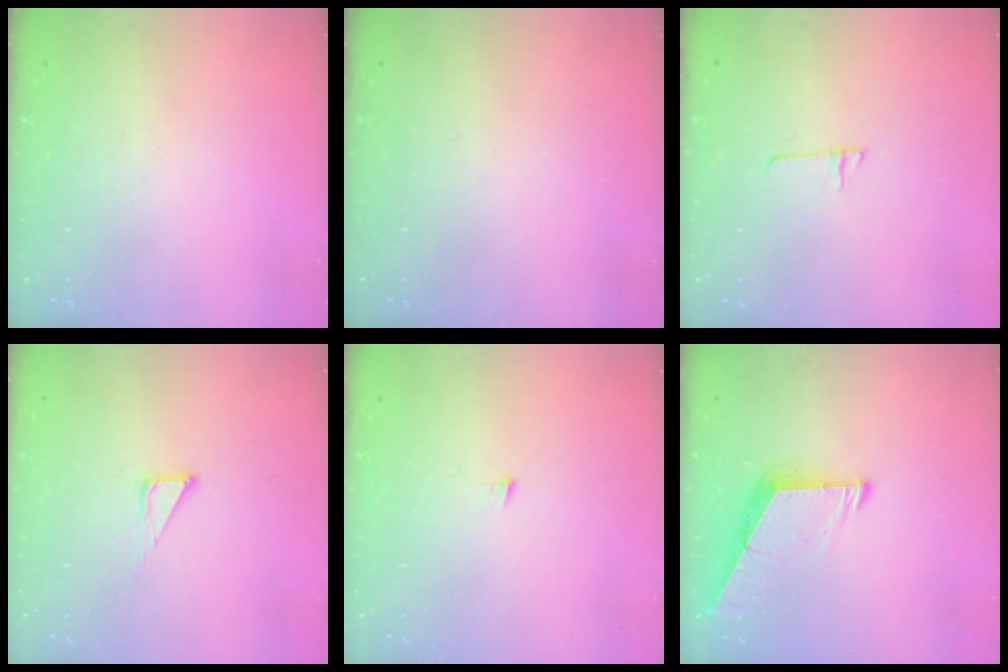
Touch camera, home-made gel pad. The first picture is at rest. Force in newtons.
{"total": 0.0}
{"total": 4.4, "press": 4.4, "slide": 0.5}
{"total": 3.3, "press": 3.3, "slide": 0.2}
{"total": 3.6, "press": 3.5, "slide": 0.3}
{"total": 8.6, "press": 8.5, "slide": 0.8}